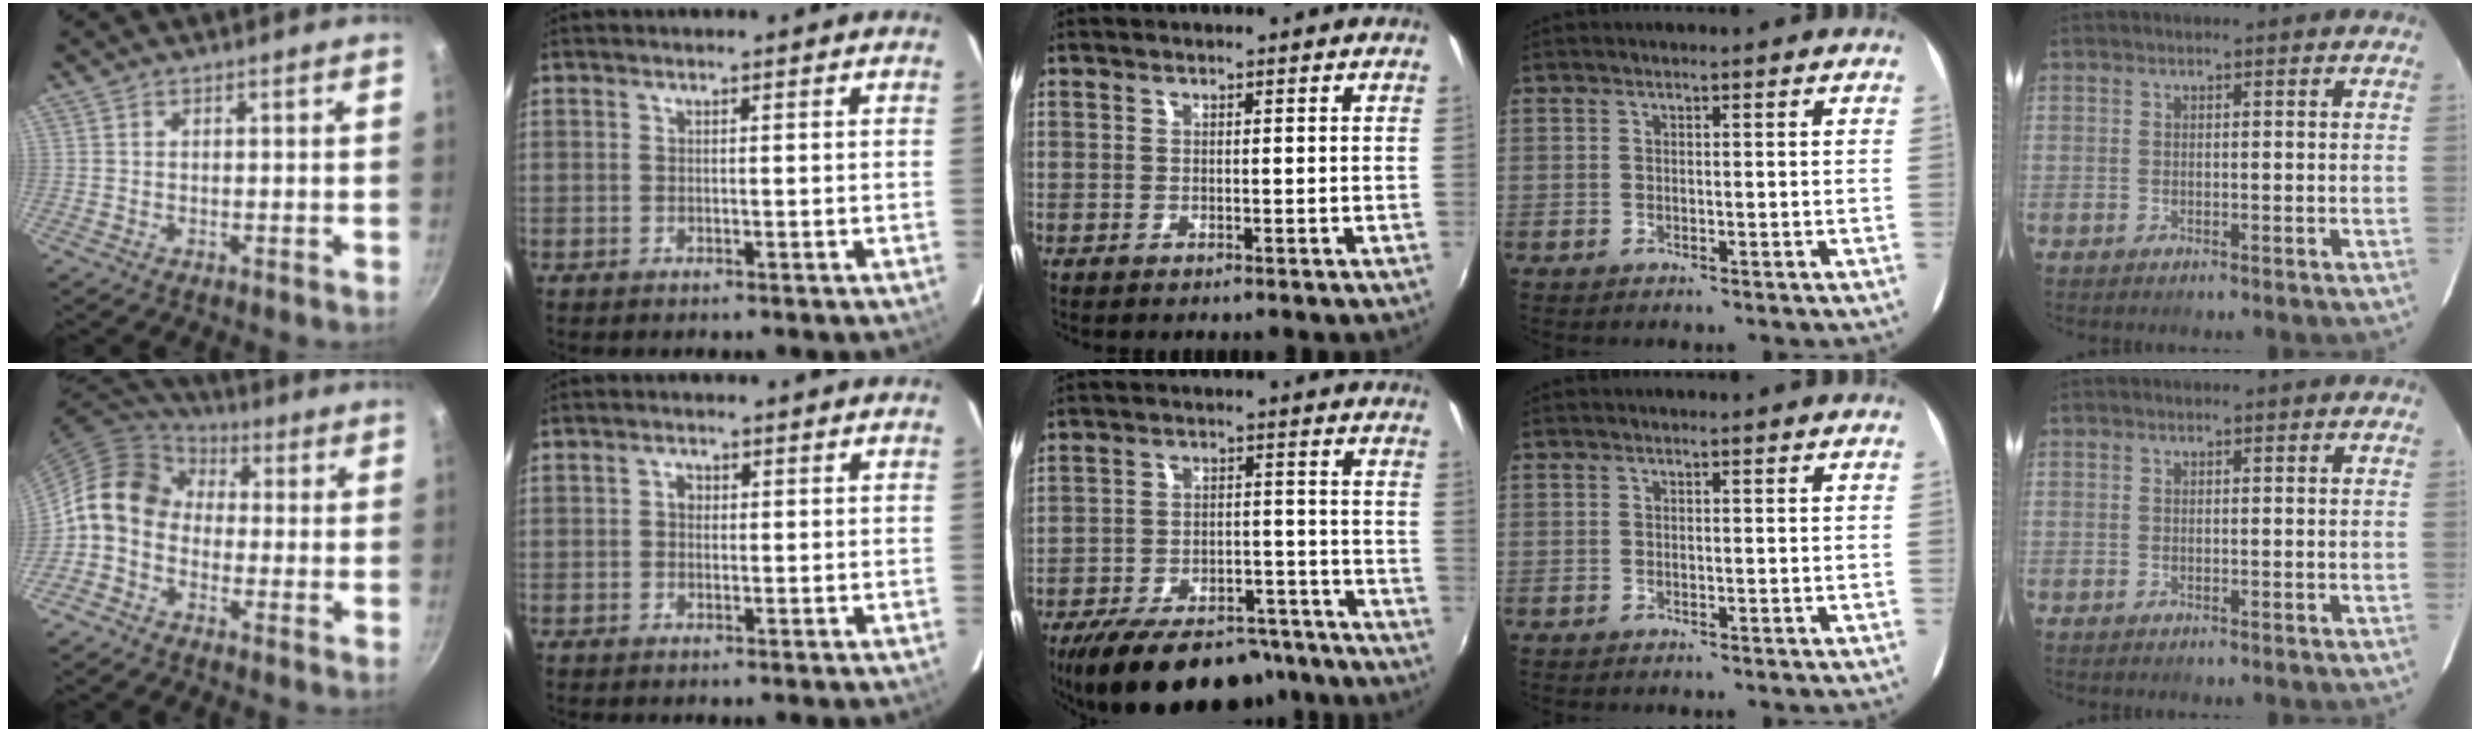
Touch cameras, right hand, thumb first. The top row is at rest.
{"thumb": {"total": 11.2, "force": [-0.5, 8.8, 6.9], "torque": [-0.103, 0.040, -0.033]}, "index": {"total": 1.4, "force": [0.1, 1.3, 0.6], "torque": [-0.009, 0.007, 0.000]}, "middle": {"total": 21.2, "force": [-17.3, 7.9, 9.5], "torque": [-0.178, 0.004, -0.233]}}